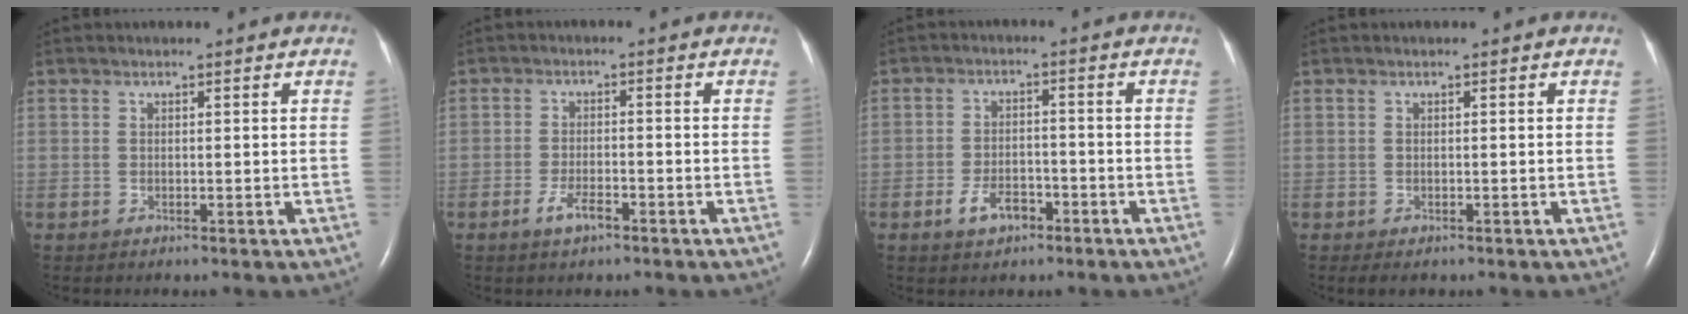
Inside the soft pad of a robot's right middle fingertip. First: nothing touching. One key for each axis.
{"total": 3.3, "fx": -2.1, "fy": 1.0, "fz": 2.4, "tx": -0.052, "ty": 0.000, "tz": -0.039}
{"total": 4.7, "fx": -2.7, "fy": 2.6, "fz": 2.9, "tx": -0.057, "ty": 0.004, "tz": -0.045}
{"total": 1.2, "fx": -0.8, "fy": 0.6, "fz": 0.7, "tx": -0.013, "ty": -0.001, "tz": -0.006}